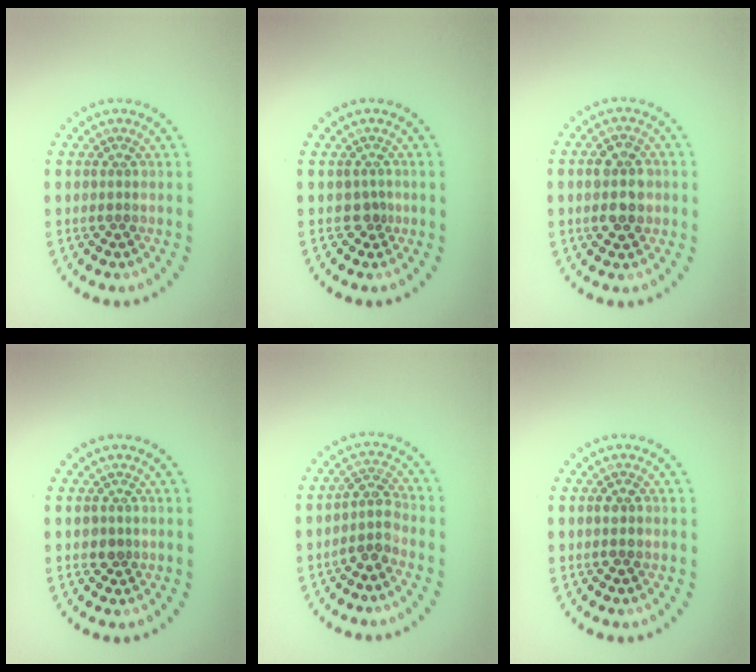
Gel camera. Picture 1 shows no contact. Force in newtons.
{"total": 0.8, "press": 0.5, "slide": 0.7}
{"total": 3.7, "press": 3.7, "slide": 0.1}
{"total": 1.3, "press": 1.1, "slide": 0.6}
{"total": 2.5, "press": 2.0, "slide": 1.6}
{"total": 1.1, "press": 1.0, "slide": 0.3}